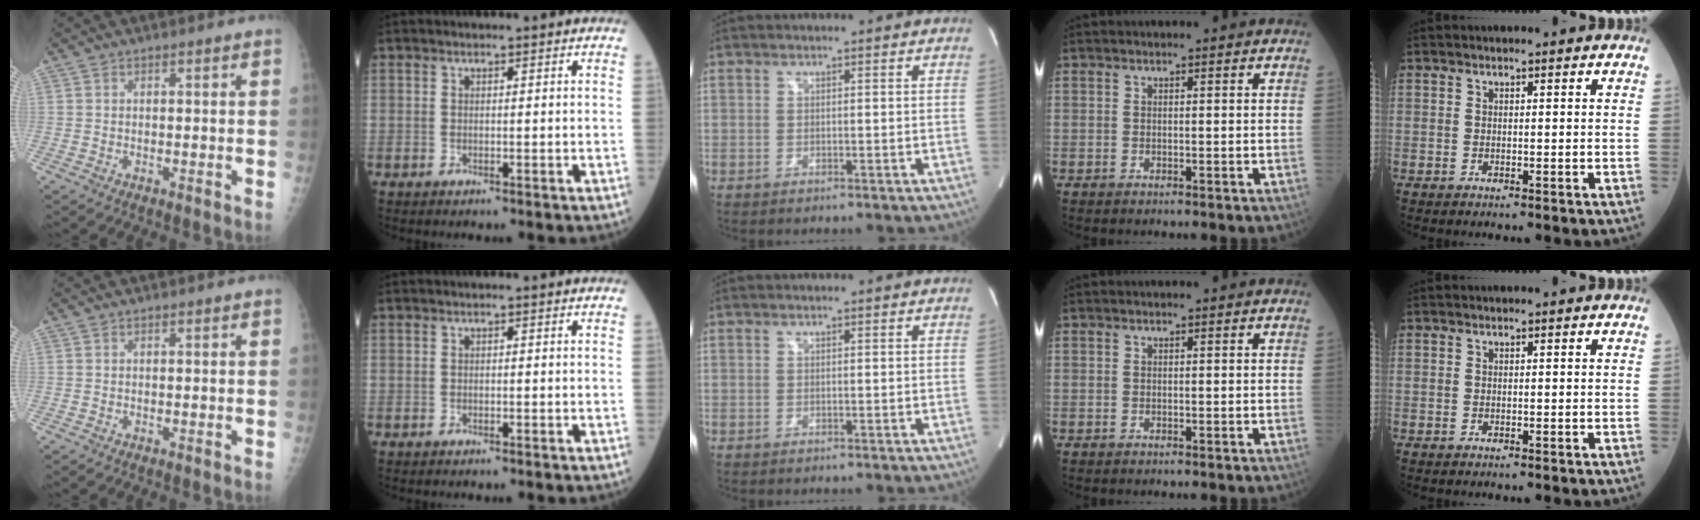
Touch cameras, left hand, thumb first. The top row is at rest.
{}